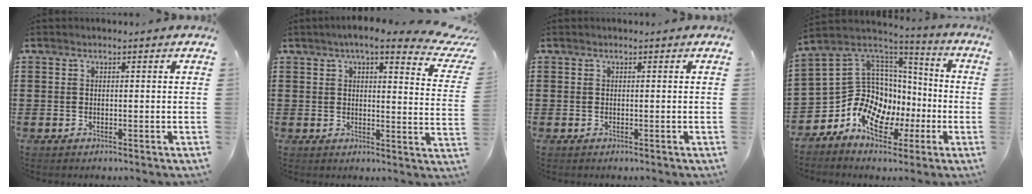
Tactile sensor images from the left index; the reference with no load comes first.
{"total": 6.5, "force": [5.1, 1.4, 3.8], "torque": [-0.077, -0.016, 0.085]}
{"total": 0.0}
{"total": 12.6, "force": [-5.5, 10.3, 4.9], "torque": [-0.118, -0.012, -0.099]}